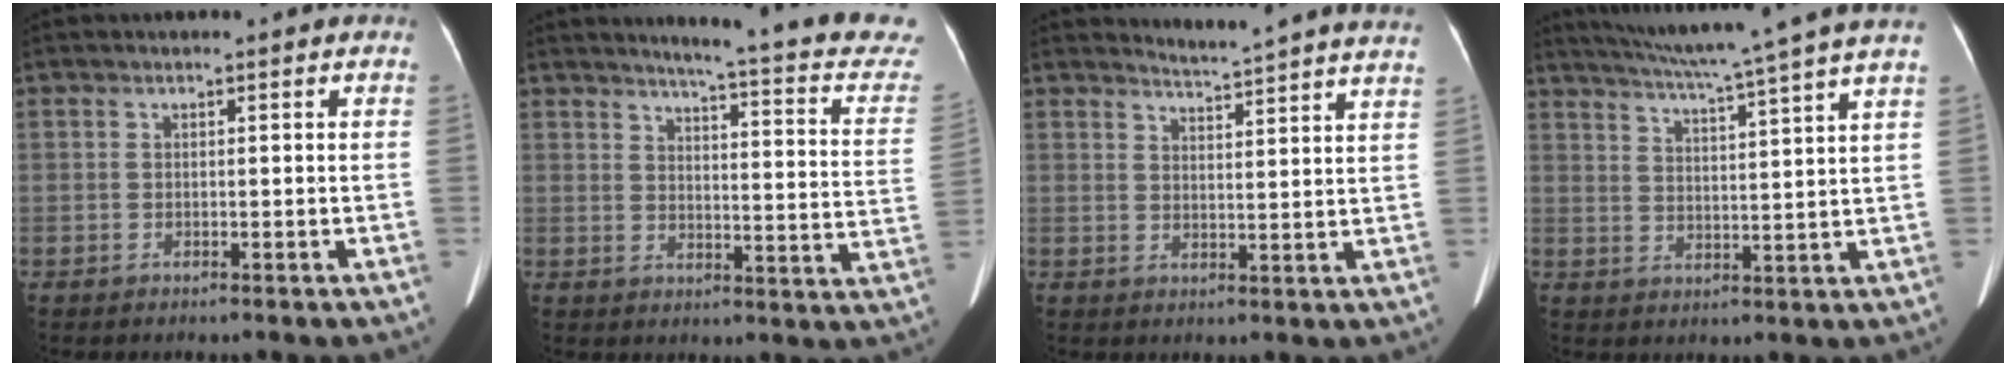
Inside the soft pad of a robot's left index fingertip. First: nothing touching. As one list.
[{"total": 19.4, "force": [17.7, 0.7, 7.9], "torque": [-0.094, -0.084, 0.188]}, {"total": 12.6, "force": [12.2, -1.6, 2.5], "torque": [-0.041, -0.062, 0.138]}, {"total": 16.9, "force": [14.3, -2.2, 8.7], "torque": [-0.151, -0.013, 0.191]}]